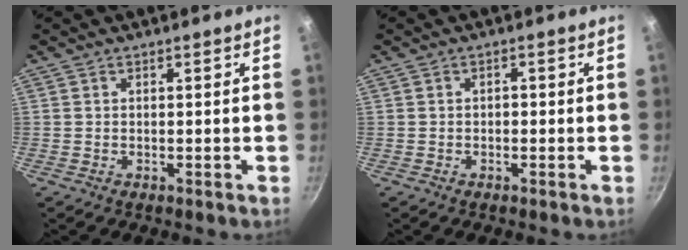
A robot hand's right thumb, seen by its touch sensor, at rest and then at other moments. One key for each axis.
{"total": 1.0, "fx": -0.3, "fy": 0.7, "fz": 0.7, "tx": -0.012, "ty": 0.007, "tz": -0.005}